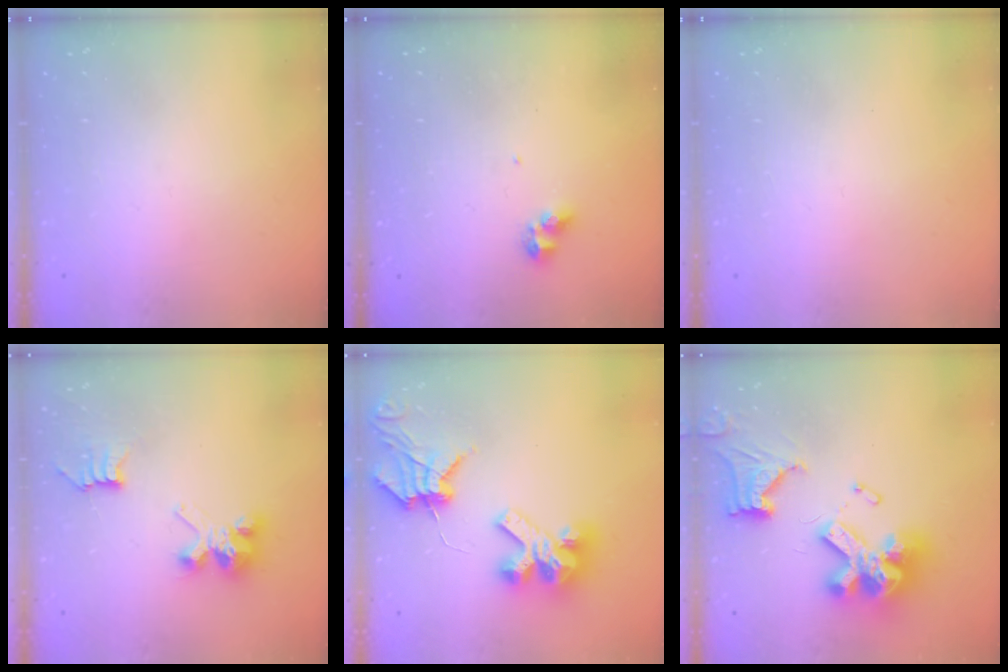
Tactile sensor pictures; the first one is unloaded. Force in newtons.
{"total": 4.7, "press": 4.7, "slide": 0.3}
{"total": 0.0}
{"total": 6.7, "press": 6.7, "slide": 0.1}
{"total": 11.8, "press": 11.7, "slide": 1.3}
{"total": 20.1, "press": 20.0, "slide": 2.1}